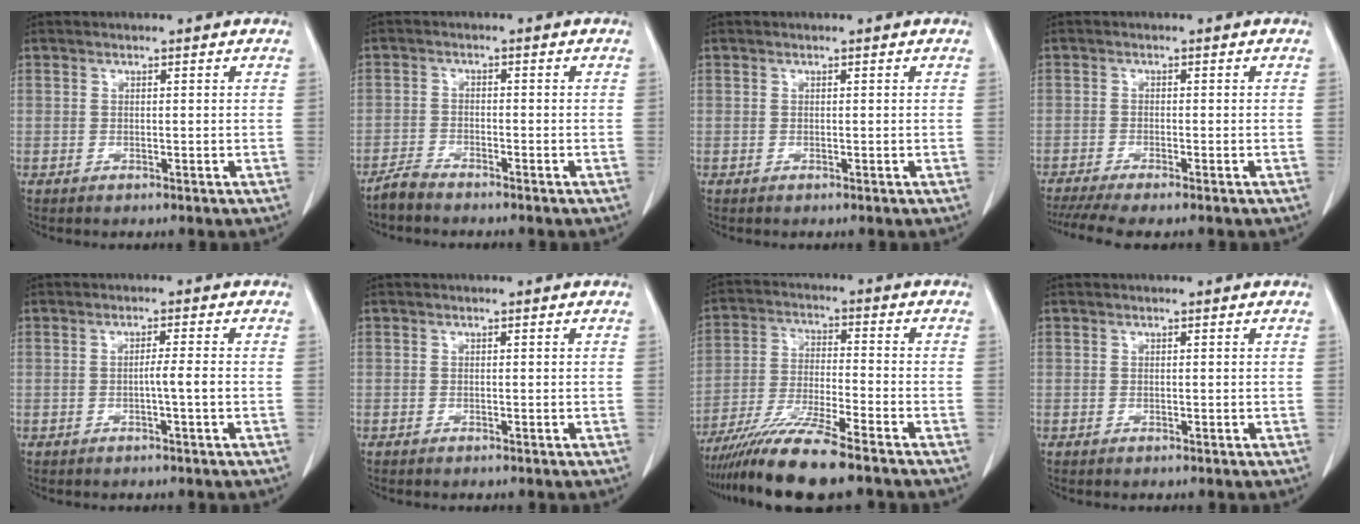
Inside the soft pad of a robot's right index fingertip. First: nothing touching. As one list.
[{"total": 2.4, "force": [-2.3, 0.2, 0.7], "torque": [-0.019, -0.005, -0.045]}, {"total": 0.0}, {"total": 7.1, "force": [-5.8, 0.2, 4.0], "torque": [-0.058, -0.014, -0.094]}, {"total": 2.1, "force": [-0.6, -0.5, 2.0], "torque": [-0.032, 0.001, -0.011]}, {"total": 0.0}, {"total": 11.9, "force": [-9.5, -0.3, 7.2], "torque": [-0.129, -0.029, -0.167]}, {"total": 0.0}]